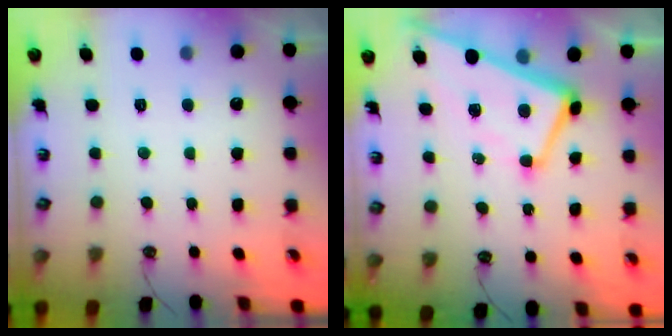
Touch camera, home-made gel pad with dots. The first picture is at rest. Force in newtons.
{"total": 2.6, "press": 2.5, "slide": 0.8}